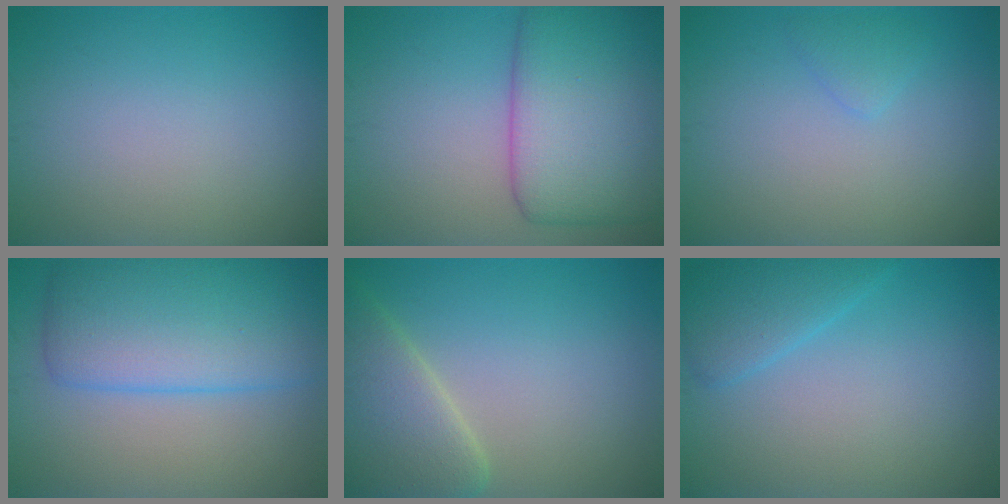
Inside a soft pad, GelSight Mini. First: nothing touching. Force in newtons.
{"total": 9.2, "press": 9.2, "slide": 0.1}
{"total": 1.2, "press": 1.1, "slide": 0.1}
{"total": 8.3, "press": 8.3, "slide": 0.0}
{"total": 6.3, "press": 6.3, "slide": 0.5}
{"total": 2.8, "press": 2.8, "slide": 0.2}